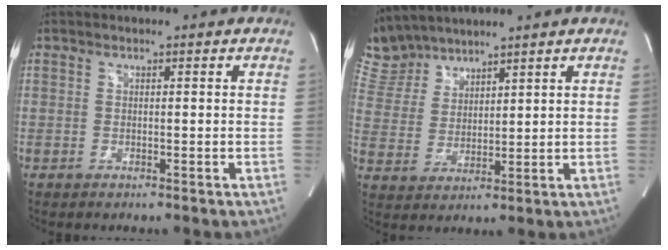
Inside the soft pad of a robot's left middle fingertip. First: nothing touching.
{"total": 7.5, "force": [7.1, 2.1, 0.2], "torque": [-0.016, 0.014, 0.159]}